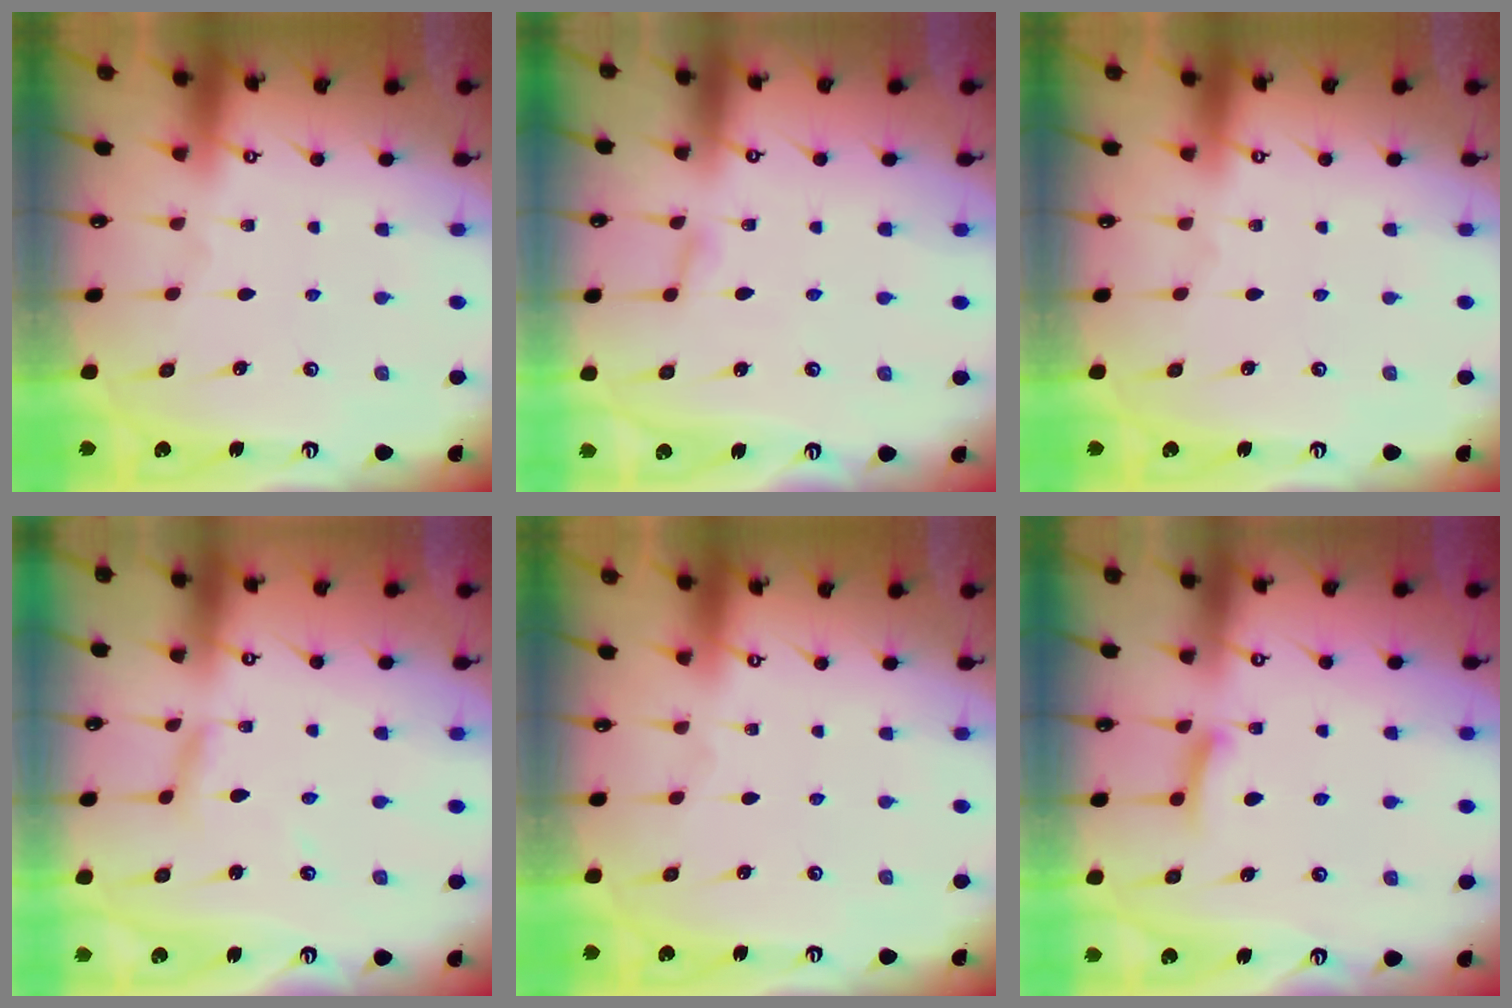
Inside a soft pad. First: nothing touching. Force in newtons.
{"total": 3.5, "press": 3.4, "slide": 0.2}
{"total": 0.0}
{"total": 5.0, "press": 4.9, "slide": 0.3}
{"total": 0.0}
{"total": 6.5, "press": 6.4, "slide": 0.9}